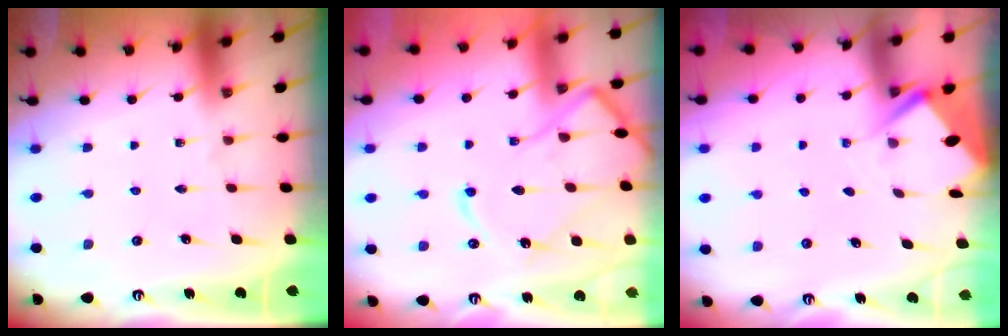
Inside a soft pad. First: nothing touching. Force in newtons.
{"total": 13.0, "press": 12.9, "slide": 1.0}
{"total": 2.7, "press": 2.7, "slide": 0.4}